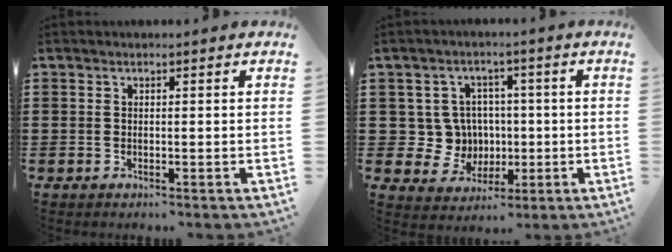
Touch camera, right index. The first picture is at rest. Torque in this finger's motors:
{"motor_torque": [0.18, -0.08, 0.12, -0.01]}